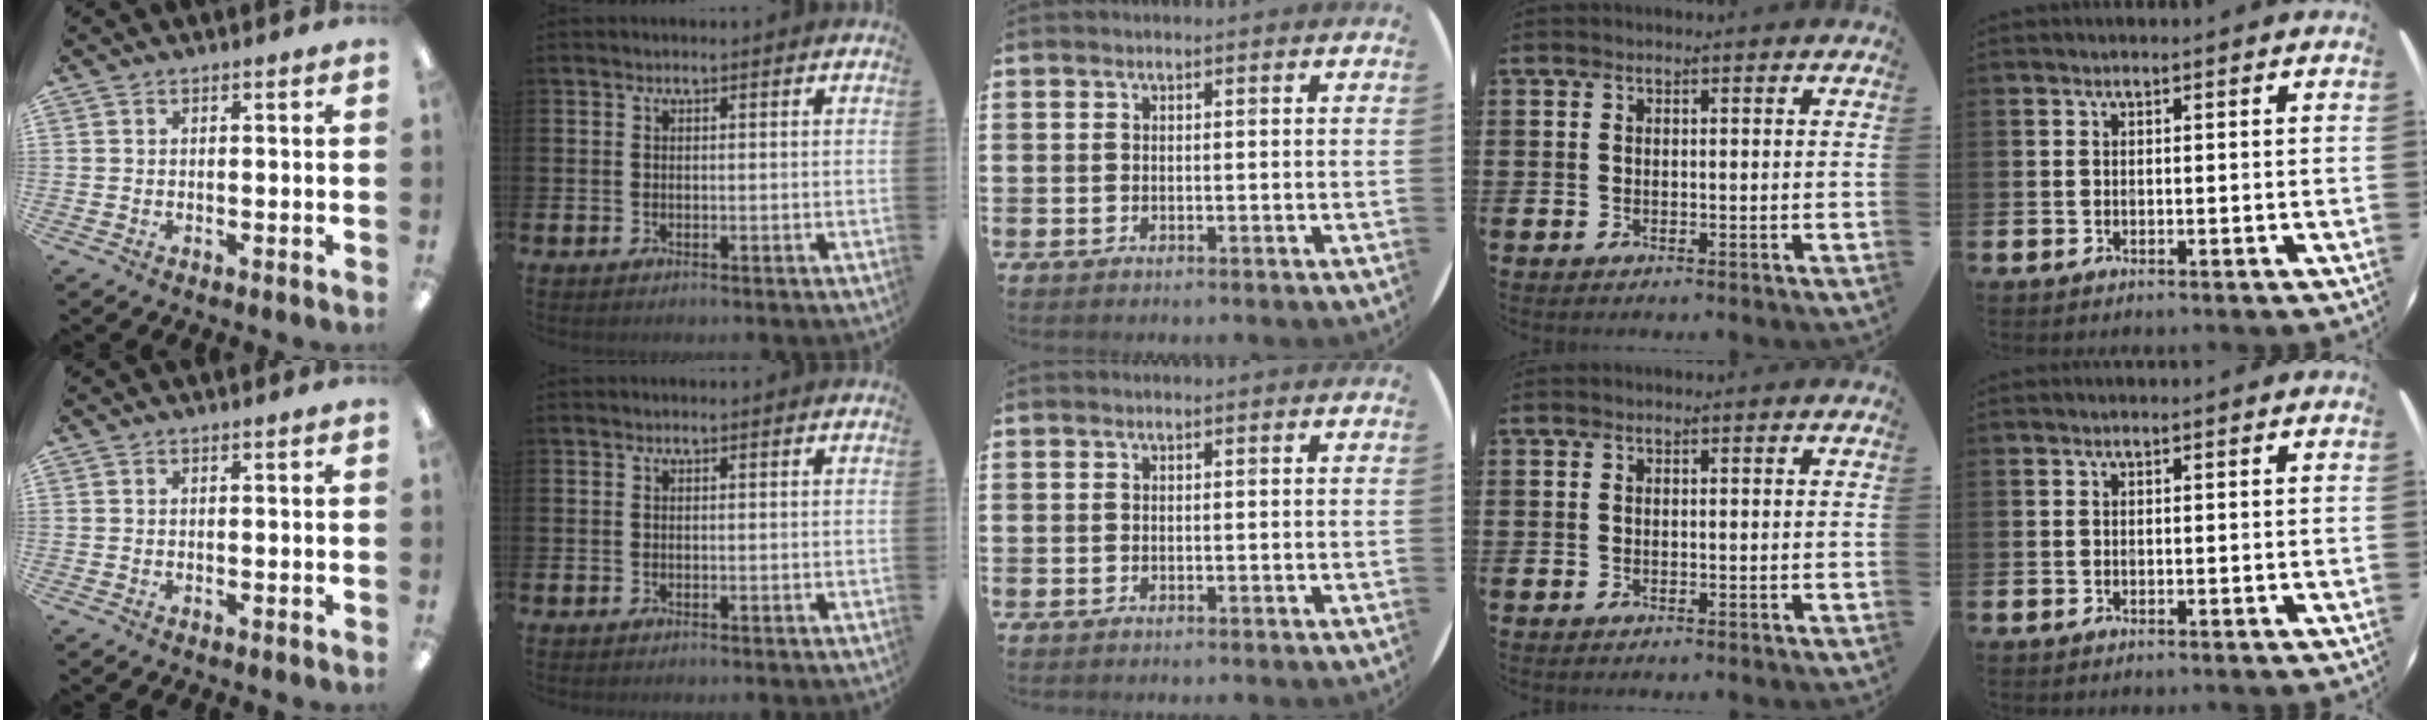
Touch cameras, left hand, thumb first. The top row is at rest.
{}